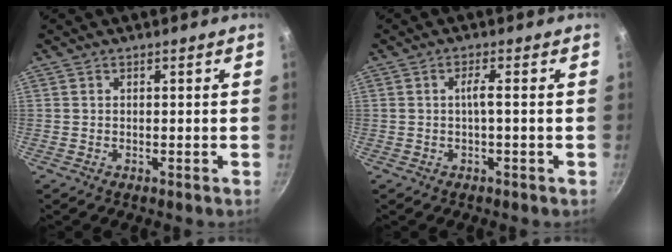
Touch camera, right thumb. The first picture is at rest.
{"total": 2.2, "force": [-0.3, 0.1, 2.2], "torque": [-0.047, 0.005, -0.005]}